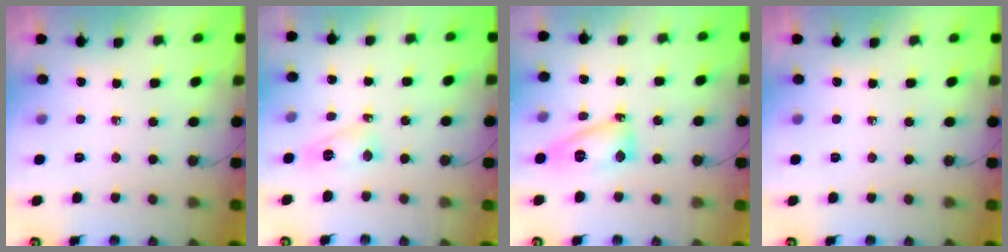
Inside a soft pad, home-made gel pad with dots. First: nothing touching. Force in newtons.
{"total": 5.3, "press": 5.3, "slide": 0.4}
{"total": 11.3, "press": 11.2, "slide": 1.3}
{"total": 0.0}